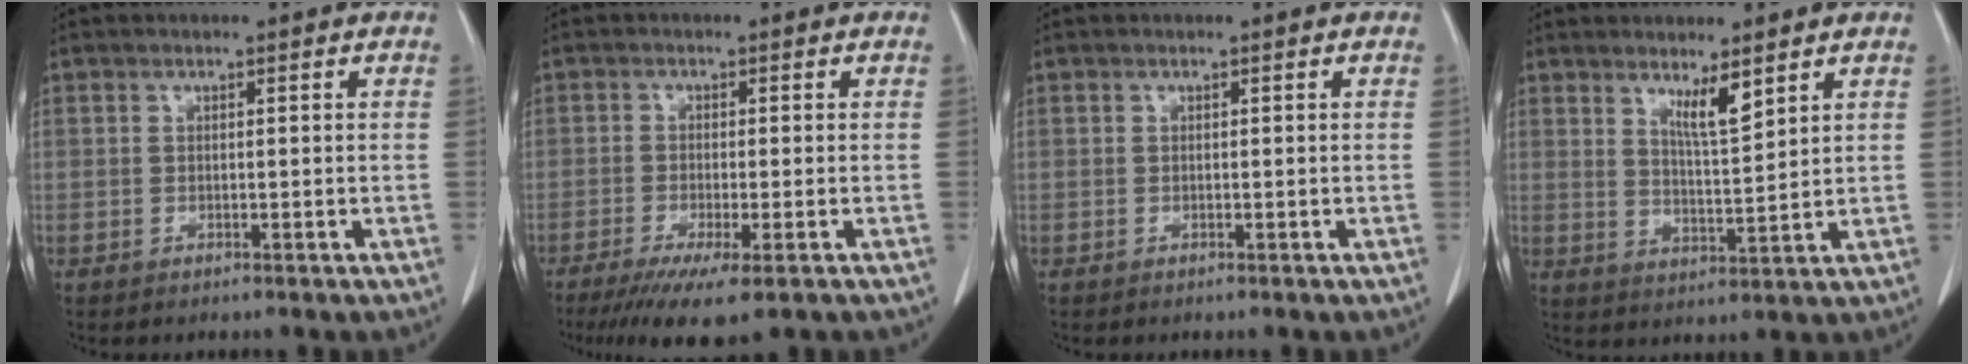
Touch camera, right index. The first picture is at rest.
{"total": 8.0, "force": [-5.2, 0.9, 6.0], "torque": [-0.092, -0.022, -0.081]}
{"total": 0.0}
{"total": 4.8, "force": [3.3, 0.3, 3.5], "torque": [-0.061, -0.015, 0.061]}